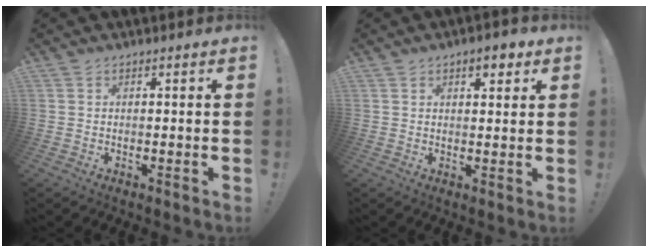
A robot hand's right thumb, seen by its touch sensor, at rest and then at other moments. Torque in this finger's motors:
{"motor_torque": [0.31, 0.51, 0.66, 0.36, 0.05]}